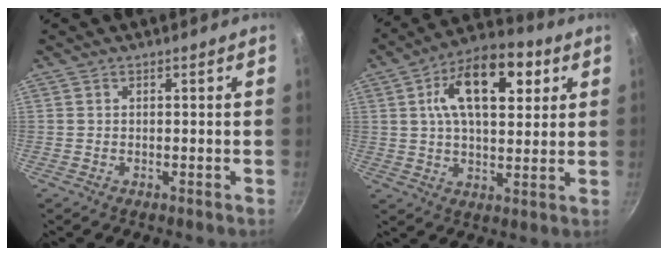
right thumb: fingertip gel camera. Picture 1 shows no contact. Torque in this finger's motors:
{"motor_torque": [1.23, 3.15, 1.06, -0.75, 0.40]}